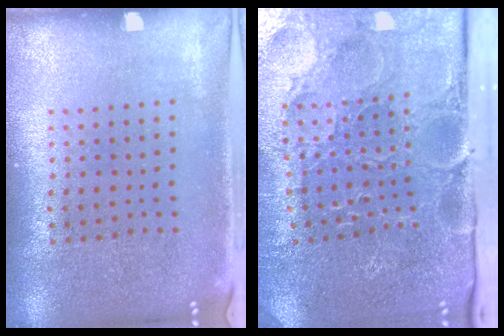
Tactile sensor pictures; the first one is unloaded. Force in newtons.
{"total": 3.9, "press": 3.8, "slide": 1.1}